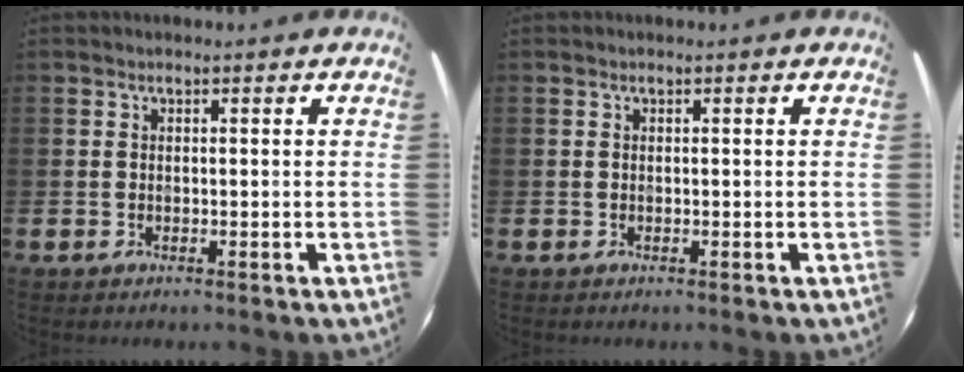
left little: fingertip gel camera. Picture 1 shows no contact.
{"total": 0.0}